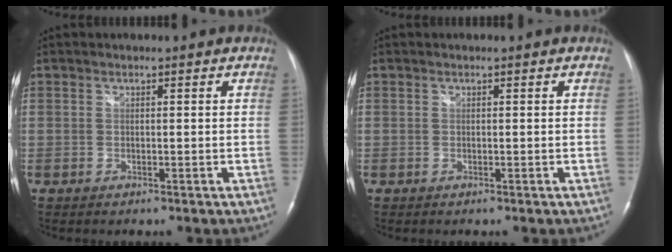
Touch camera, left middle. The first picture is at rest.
{"total": 0.0}